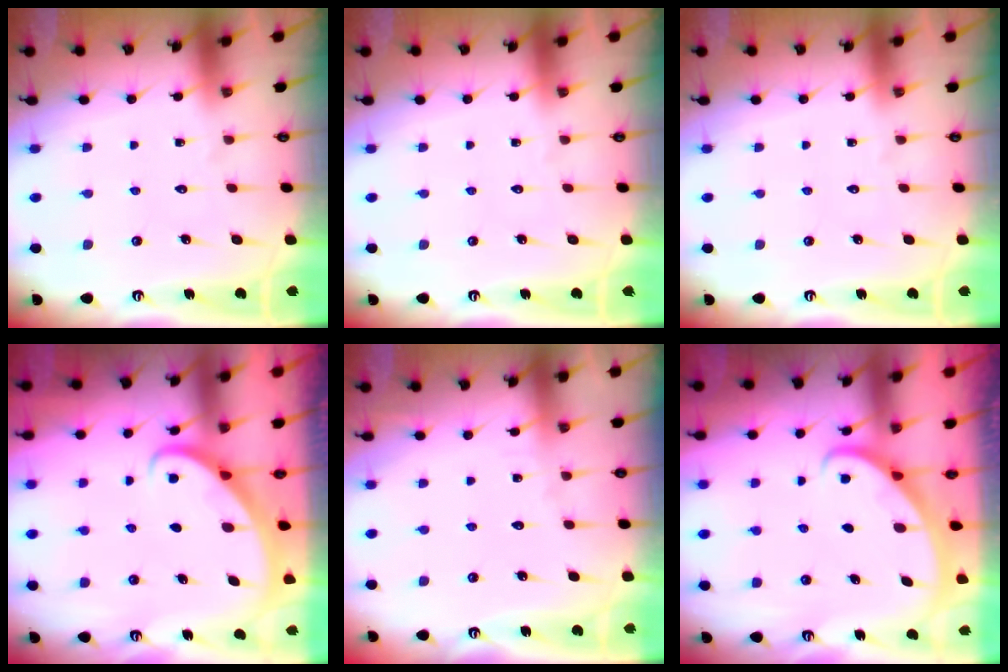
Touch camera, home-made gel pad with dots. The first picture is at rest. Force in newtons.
{"total": 0.0}
{"total": 0.0}
{"total": 2.7, "press": 2.7, "slide": 0.2}
{"total": 3.6, "press": 3.5, "slide": 0.4}
{"total": 2.5, "press": 2.5, "slide": 0.1}